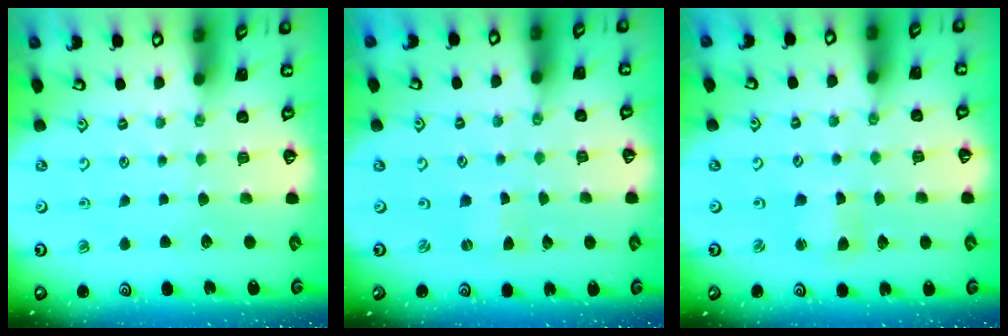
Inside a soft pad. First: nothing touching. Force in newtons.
{"total": 0.0}
{"total": 2.7, "press": 2.7, "slide": 0.3}